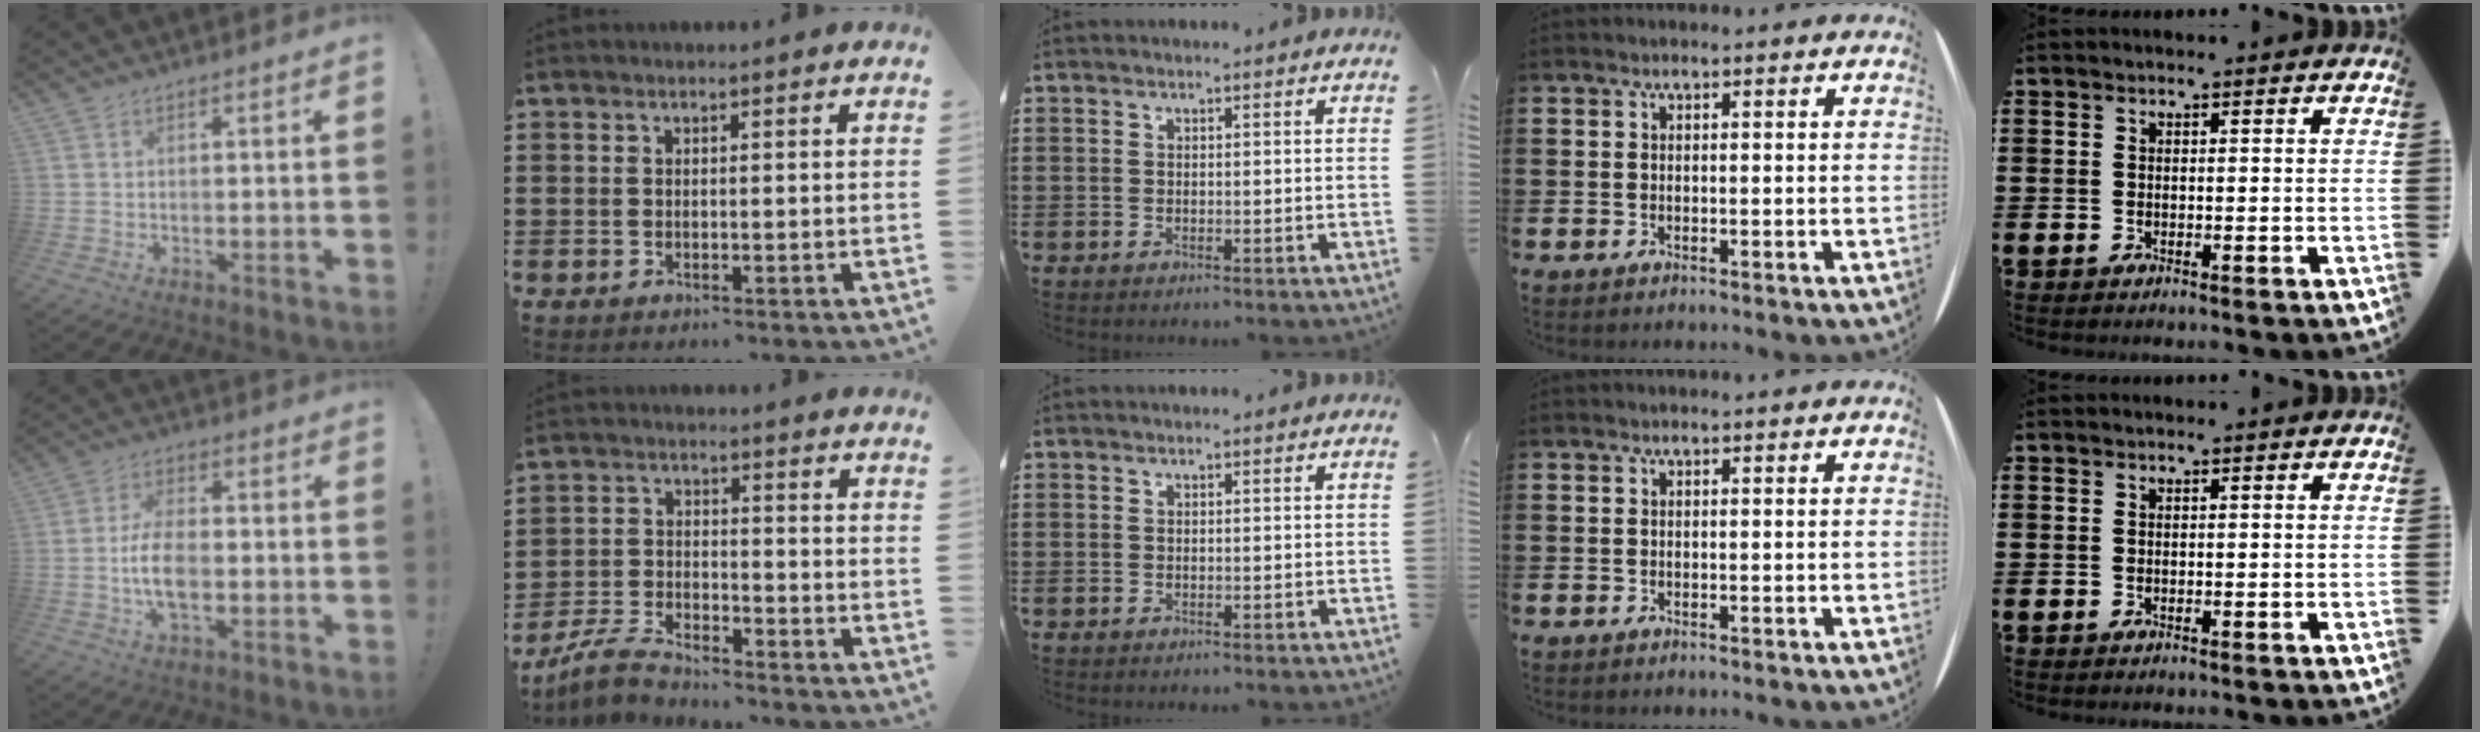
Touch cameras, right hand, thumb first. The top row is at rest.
{"thumb": {"total": 8.7, "force": [-1.7, 4.4, 7.4], "torque": [-0.151, -0.001, -0.031]}, "index": {"total": 5.5, "force": [-5.2, 0.9, 1.7], "torque": [-0.049, -0.001, -0.104]}}